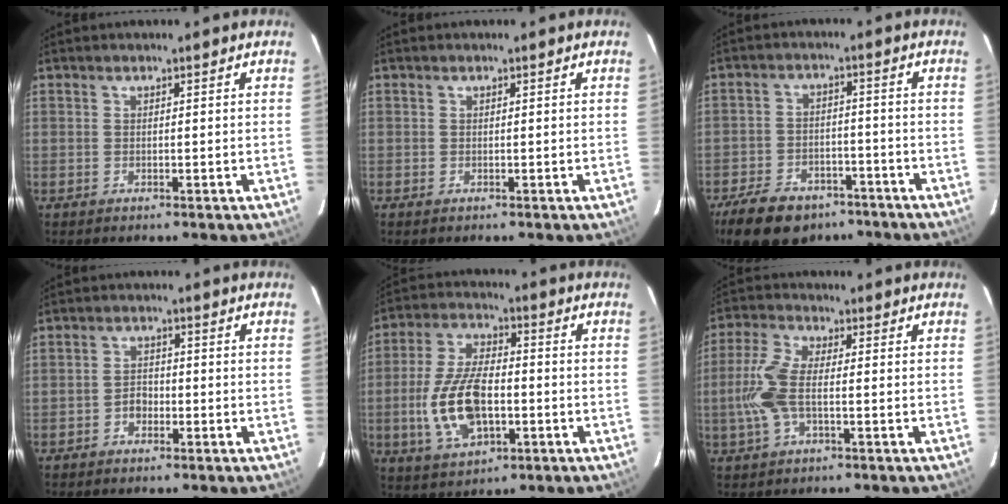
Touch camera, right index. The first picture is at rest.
{"total": 0.0}
{"total": 16.5, "force": [-11.6, 9.1, 7.4], "torque": [-0.182, 0.000, -0.170]}
{"total": 2.5, "force": [-1.3, 1.9, 1.0], "torque": [-0.020, 0.008, -0.020]}
{"total": 13.9, "force": [-3.1, 7.1, 11.6], "torque": [-0.242, -0.001, -0.049]}
{"total": 8.5, "force": [-1.3, 3.3, 7.7], "torque": [-0.174, 0.007, -0.029]}